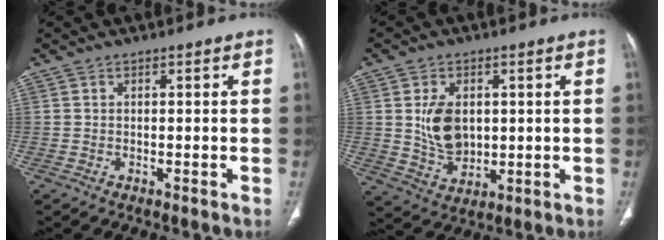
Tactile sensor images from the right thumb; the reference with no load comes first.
{"total": 8.7, "force": [1.3, 6.0, 6.1], "torque": [-0.089, -0.013, 0.036]}